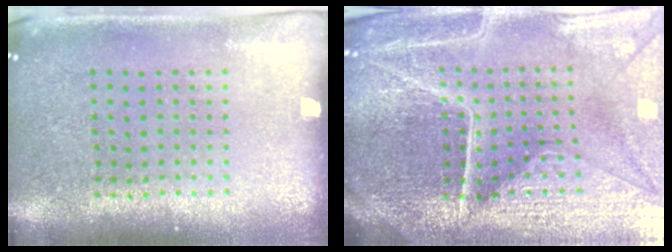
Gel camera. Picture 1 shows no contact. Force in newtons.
{"total": 6.0, "press": 5.4, "slide": 2.5}